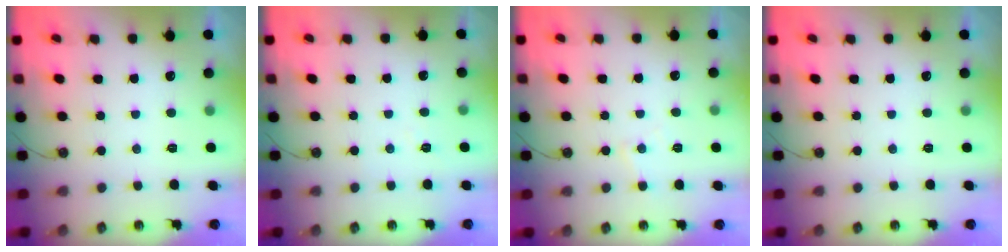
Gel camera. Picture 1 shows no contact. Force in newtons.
{"total": 3.2, "press": 3.1, "slide": 0.3}
{"total": 4.8, "press": 4.8, "slide": 0.7}
{"total": 0.0}